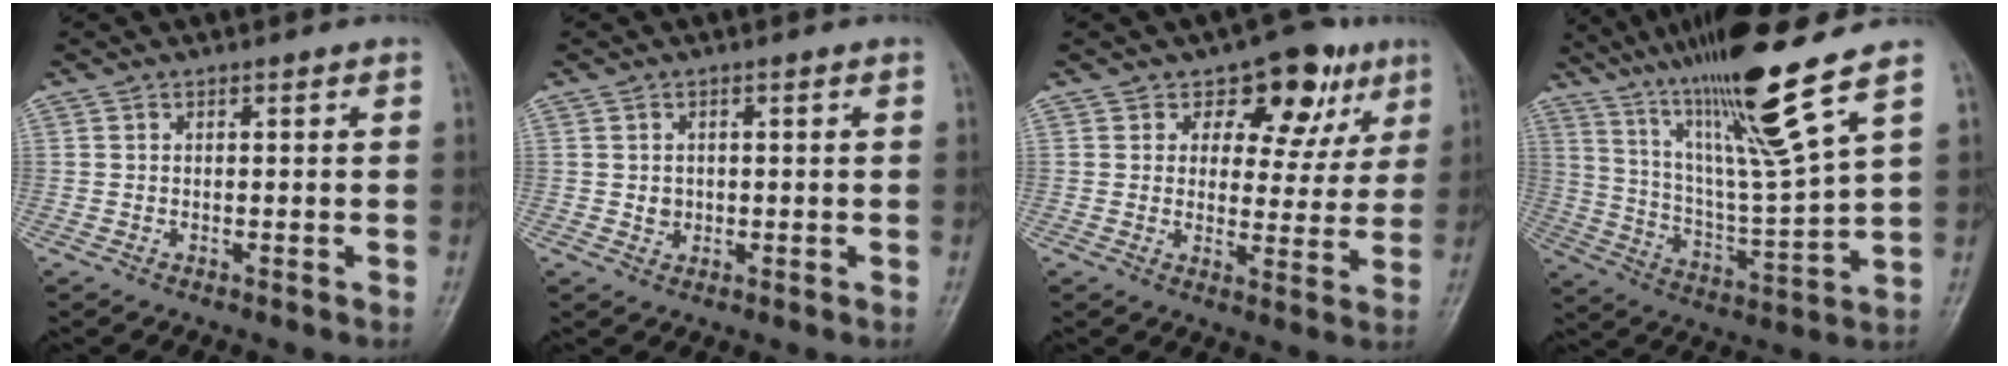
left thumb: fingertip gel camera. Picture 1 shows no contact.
{"total": 1.9, "force": [0.1, 1.7, 0.8], "torque": [-0.004, 0.002, 0.005]}
{"total": 11.8, "force": [5.9, 7.7, 6.6], "torque": [-0.027, -0.018, 0.078]}
{"total": 19.0, "force": [12.7, -0.1, 14.1], "torque": [-0.231, -0.066, 0.229]}